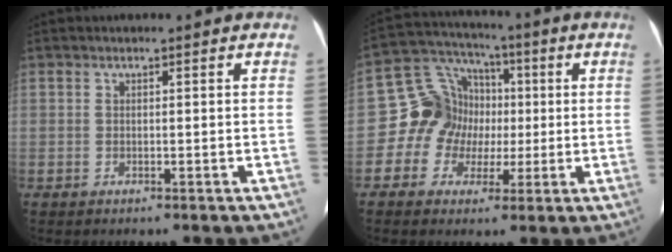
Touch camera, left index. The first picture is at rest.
{"total": 9.4, "force": [-0.4, 9.0, 2.7], "torque": [-0.054, 0.044, -0.009]}